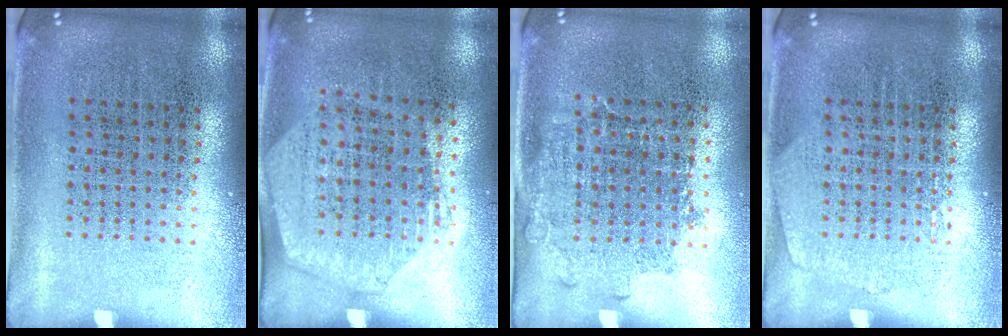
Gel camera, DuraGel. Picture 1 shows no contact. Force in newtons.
{"total": 1.5, "press": 1.3, "slide": 0.7}
{"total": 1.3, "press": 1.1, "slide": 0.8}
{"total": 0.9, "press": 0.9, "slide": 0.0}